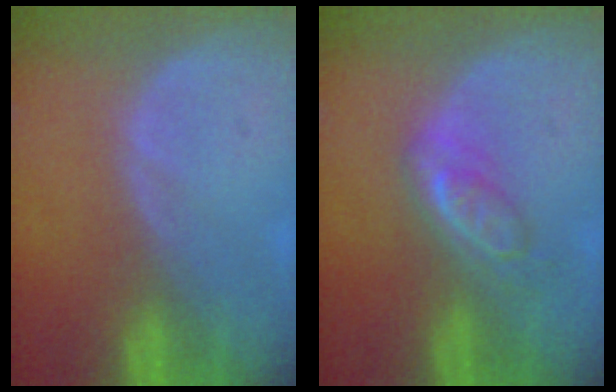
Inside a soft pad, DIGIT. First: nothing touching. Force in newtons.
{"total": 5.0, "press": 4.6, "slide": 2.0}